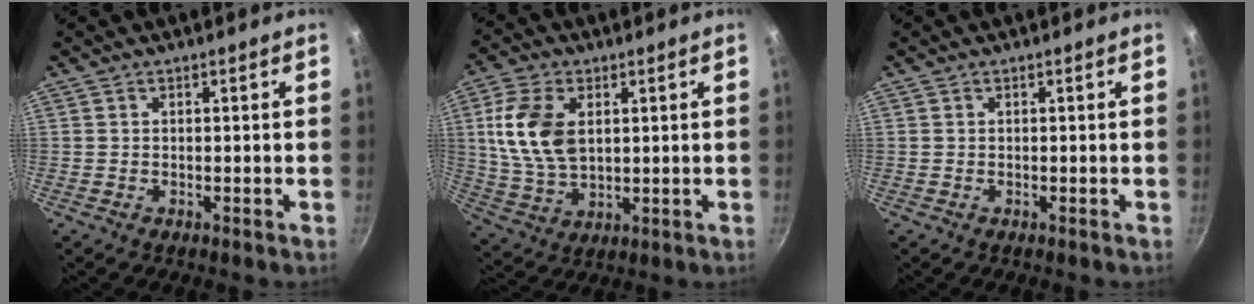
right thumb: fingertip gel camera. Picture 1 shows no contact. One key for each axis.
{"total": 12.5, "fx": 2.8, "fy": 7.6, "fz": 9.5, "tx": -0.177, "ty": -0.012, "tz": 0.060}
{"total": 0.0}